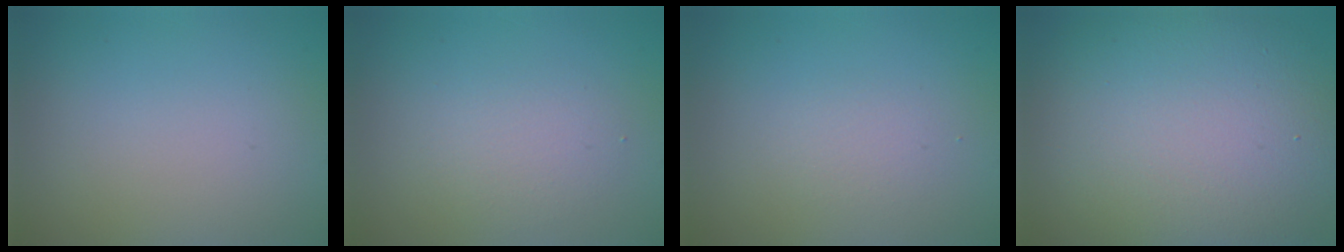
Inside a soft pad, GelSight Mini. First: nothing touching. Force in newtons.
{"total": 2.4, "press": 2.4, "slide": 0.1}
{"total": 1.3, "press": 1.2, "slide": 0.1}
{"total": 14.5, "press": 14.4, "slide": 1.0}